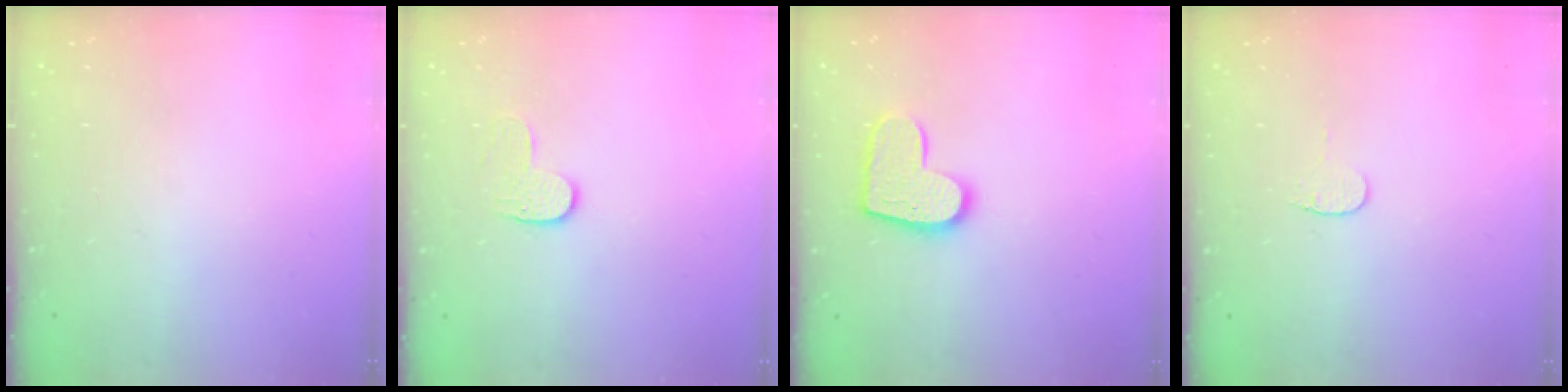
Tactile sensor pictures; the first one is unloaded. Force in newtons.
{"total": 3.6, "press": 3.6, "slide": 0.3}
{"total": 12.7, "press": 12.6, "slide": 0.8}
{"total": 3.2, "press": 3.1, "slide": 0.4}